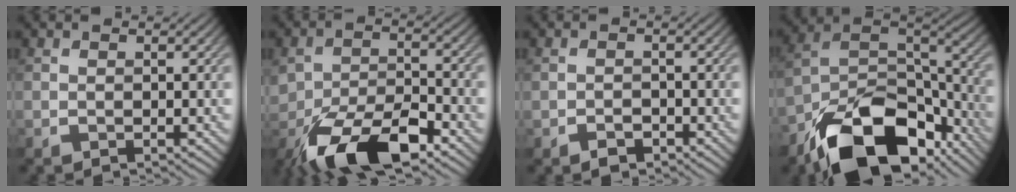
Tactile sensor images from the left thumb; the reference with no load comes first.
{"total": 11.4, "force": [-7.1, 4.7, 7.5], "torque": [-0.146, -0.015, -0.126]}
{"total": 1.8, "force": [-1.3, 0.9, 0.8], "torque": [-0.010, 0.000, -0.025]}
{"total": 17.8, "force": [-11.7, 8.8, 10.2], "torque": [-0.208, -0.036, -0.198]}